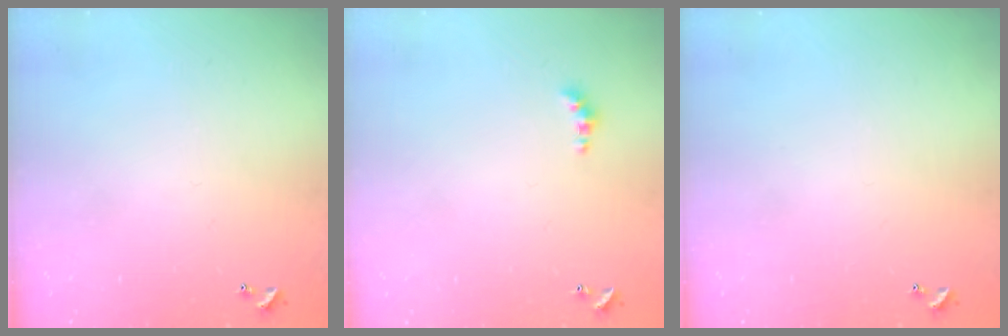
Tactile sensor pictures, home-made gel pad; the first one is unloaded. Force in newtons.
{"total": 2.3, "press": 2.3, "slide": 0.5}
{"total": 0.0}